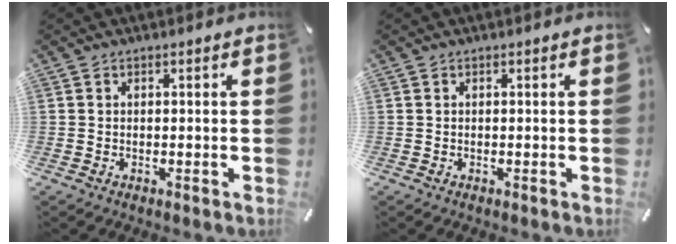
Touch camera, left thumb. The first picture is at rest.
{"total": 0.0}